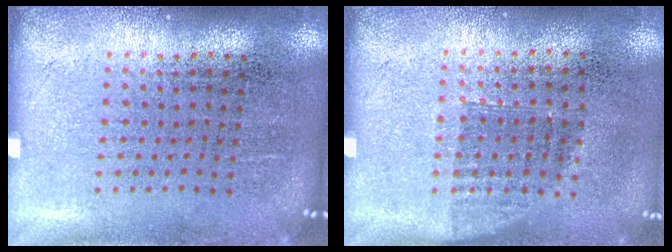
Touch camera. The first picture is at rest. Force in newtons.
{"total": 0.8, "press": 0.7, "slide": 0.4}